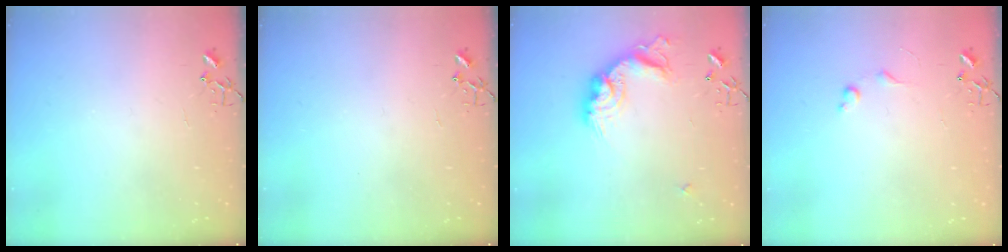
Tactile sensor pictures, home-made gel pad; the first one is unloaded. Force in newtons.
{"total": 0.0}
{"total": 17.5, "press": 17.5, "slide": 1.1}
{"total": 5.9, "press": 5.8, "slide": 0.8}